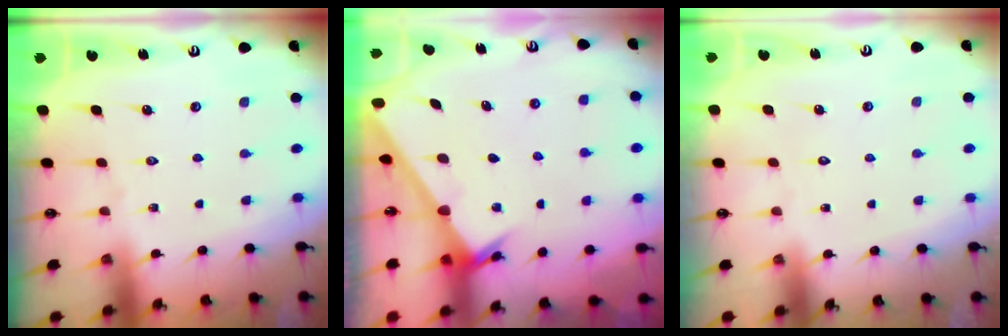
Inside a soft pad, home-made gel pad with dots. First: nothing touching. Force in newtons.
{"total": 2.2, "press": 2.1, "slide": 0.3}
{"total": 1.8, "press": 1.7, "slide": 0.1}